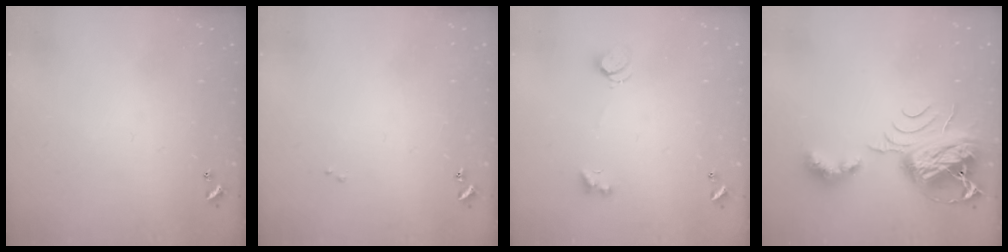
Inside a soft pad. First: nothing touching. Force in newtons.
{"total": 0.0}
{"total": 2.8, "press": 2.8, "slide": 0.6}
{"total": 9.2, "press": 9.1, "slide": 1.3}